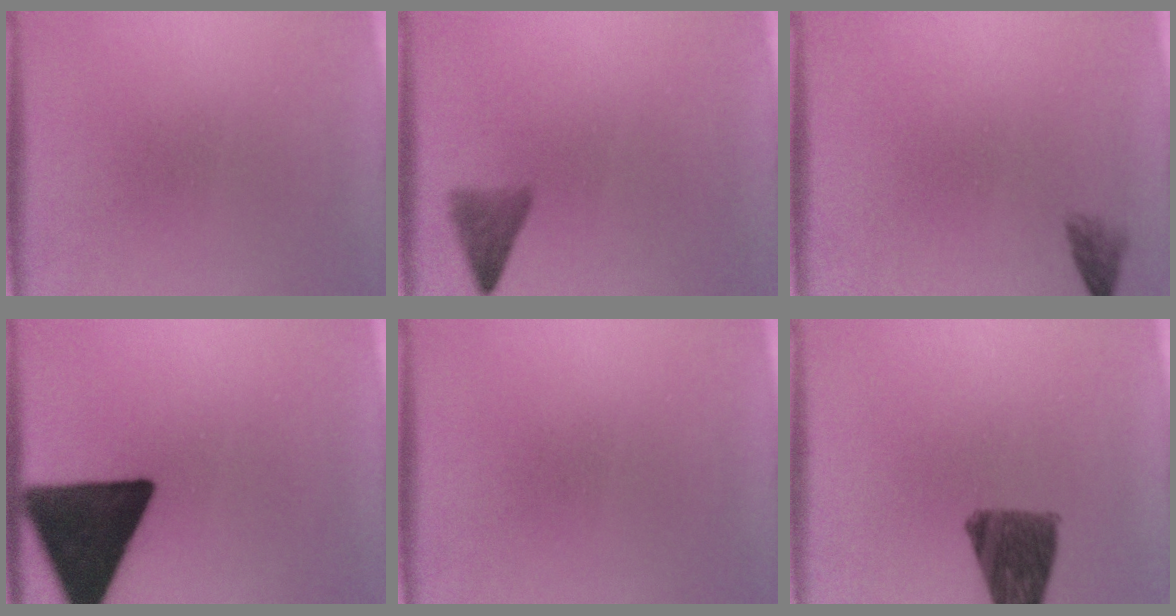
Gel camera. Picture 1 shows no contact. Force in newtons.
{"total": 2.8}
{"total": 1.5}
{"total": 19.5}
{"total": 0.0}
{"total": 9.8}